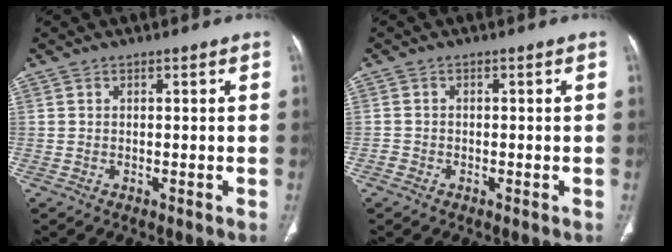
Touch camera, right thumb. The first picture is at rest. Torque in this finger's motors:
{"motor_torque": [-0.17, 0.55, -0.39, 0.38, -0.13]}